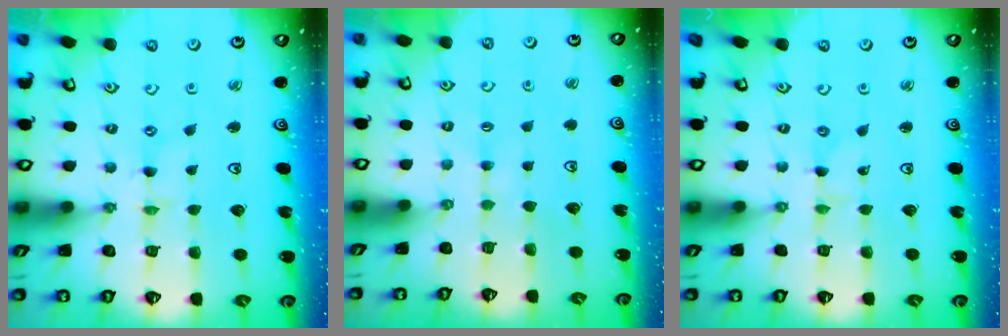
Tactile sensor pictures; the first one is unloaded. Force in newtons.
{"total": 2.5, "press": 2.5, "slide": 0.4}
{"total": 0.0}